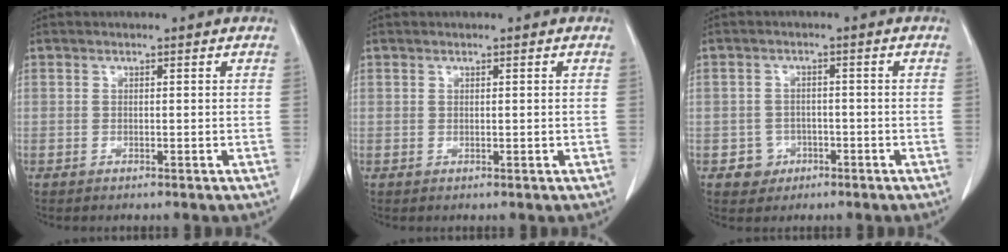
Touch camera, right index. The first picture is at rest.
{"total": 0.0}
{"total": 3.1, "force": [-1.4, 2.8, 0.1], "torque": [0.004, 0.016, -0.017]}